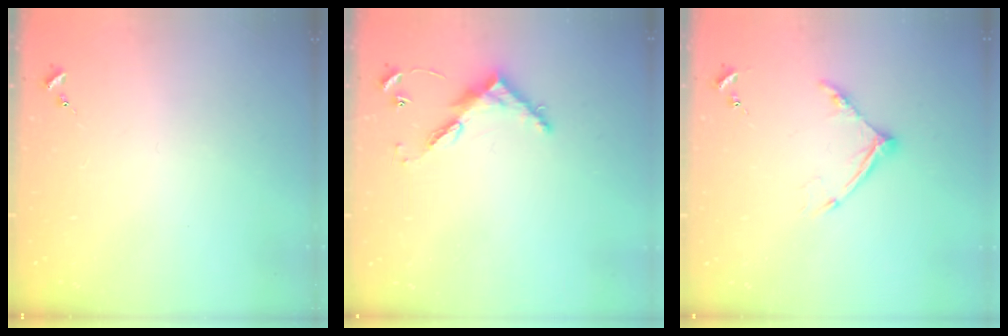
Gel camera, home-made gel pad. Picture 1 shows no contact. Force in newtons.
{"total": 6.8, "press": 6.8, "slide": 0.5}
{"total": 10.5, "press": 10.5, "slide": 1.0}